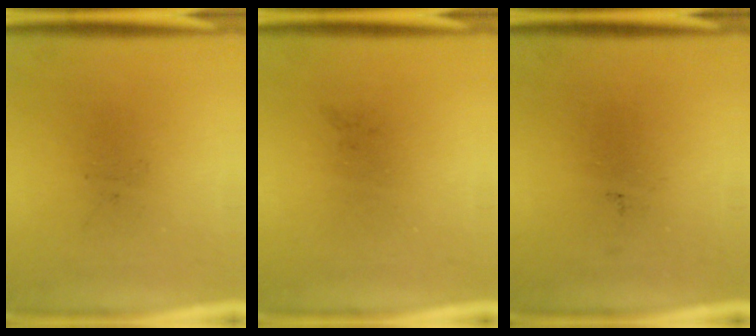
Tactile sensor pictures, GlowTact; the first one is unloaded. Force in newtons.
{"total": 0.0}
{"total": 0.0}